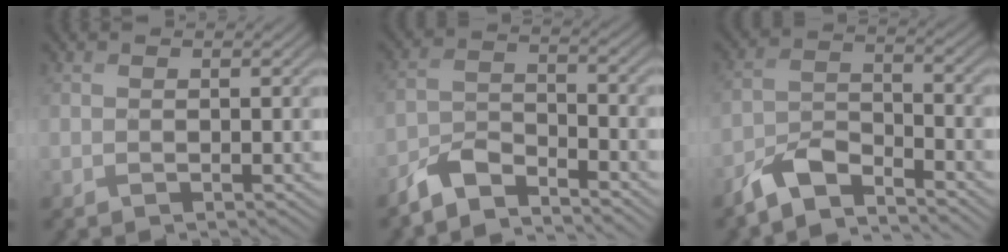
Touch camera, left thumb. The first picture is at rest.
{"total": 5.3, "force": [-4.7, 1.4, 2.2], "torque": [-0.047, -0.005, -0.103]}
{"total": 6.2, "force": [-5.1, 2.0, 2.9], "torque": [-0.061, -0.003, -0.110]}